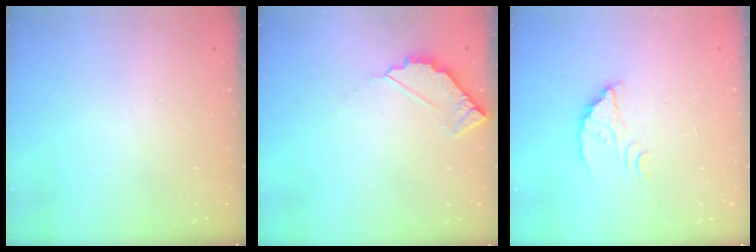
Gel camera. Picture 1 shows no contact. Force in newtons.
{"total": 3.7, "press": 3.7, "slide": 0.3}
{"total": 2.5, "press": 2.5, "slide": 0.1}